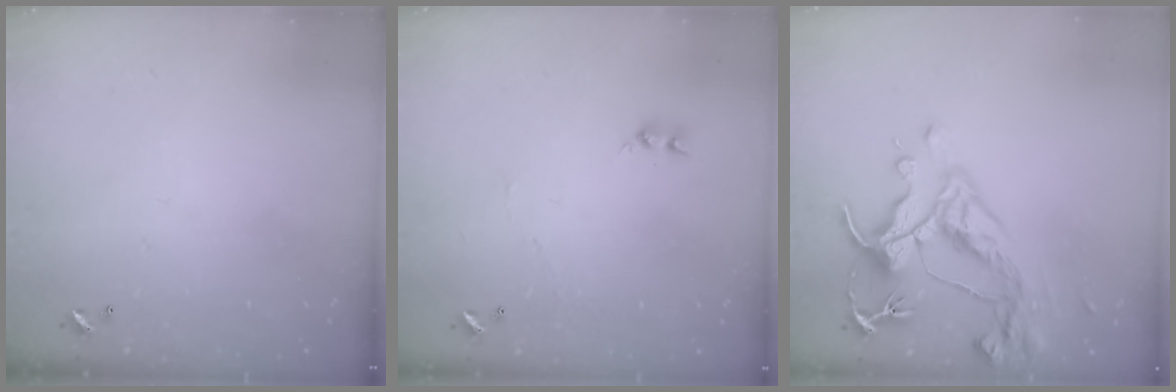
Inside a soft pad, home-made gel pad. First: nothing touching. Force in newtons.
{"total": 4.2, "press": 4.2, "slide": 0.5}
{"total": 9.1, "press": 9.0, "slide": 1.6}